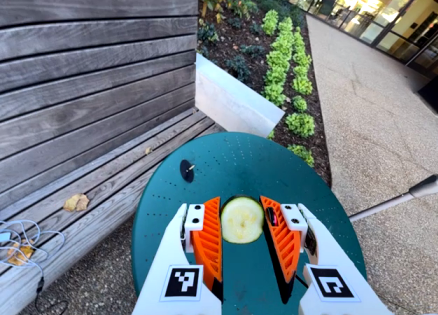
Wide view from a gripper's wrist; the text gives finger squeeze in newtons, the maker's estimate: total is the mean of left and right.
{"total": 13.3, "left": 13.9, "right": 12.7}